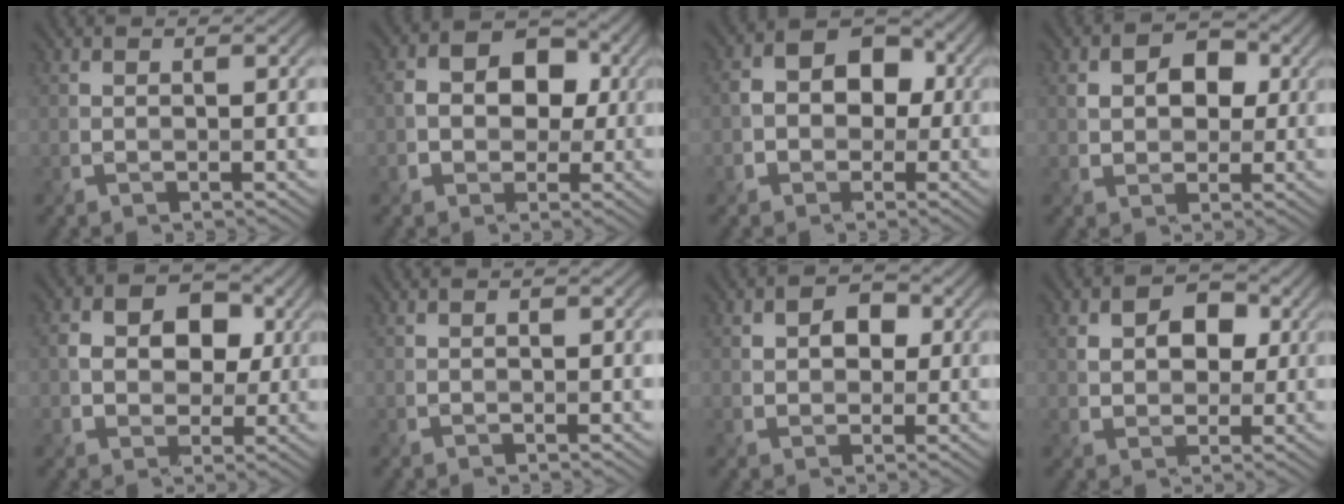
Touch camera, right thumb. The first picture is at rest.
{"total": 7.7, "force": [0.7, 6.2, 4.5], "torque": [-0.070, 0.012, -0.004]}
{"total": 6.9, "force": [0.0, 5.7, 3.9], "torque": [-0.053, 0.012, -0.017]}
{"total": 5.5, "force": [1.5, 4.2, 3.2], "torque": [-0.069, 0.006, 0.016]}
{"total": 7.4, "force": [1.5, 5.7, 4.4], "torque": [-0.083, 0.003, 0.014]}
{"total": 0.6, "force": [0.1, 0.3, 0.5], "torque": [-0.007, -0.001, 0.004]}
{"total": 4.0, "force": [0.9, 3.2, 2.3], "torque": [-0.044, 0.004, 0.007]}
{"total": 6.1, "force": [1.9, 4.6, 3.5], "torque": [-0.076, 0.005, 0.023]}